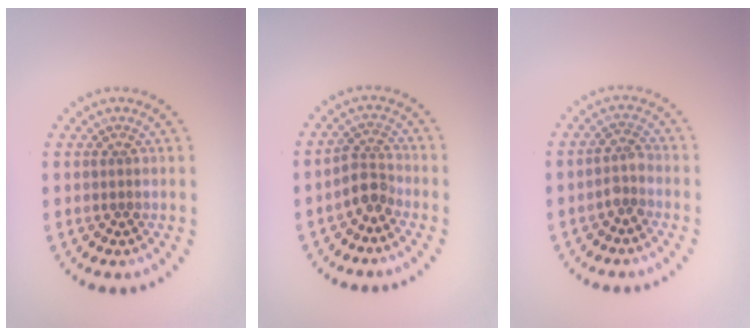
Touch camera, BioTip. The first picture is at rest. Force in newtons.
{"total": 2.5, "press": 1.9, "slide": 1.6}
{"total": 1.9, "press": 1.4, "slide": 1.2}